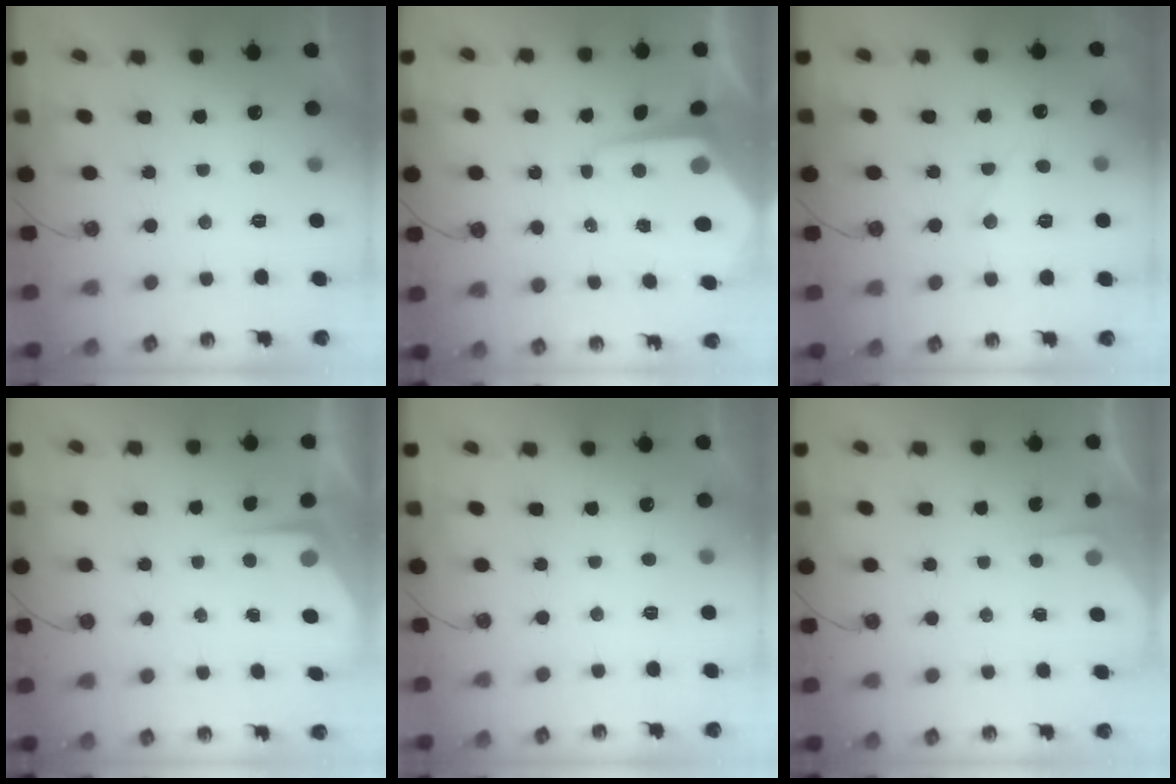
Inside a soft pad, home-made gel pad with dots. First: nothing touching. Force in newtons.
{"total": 8.3, "press": 8.3, "slide": 0.7}
{"total": 9.2, "press": 9.1, "slide": 0.7}
{"total": 4.6, "press": 4.6, "slide": 0.2}
{"total": 0.0}
{"total": 2.1, "press": 2.0, "slide": 0.3}